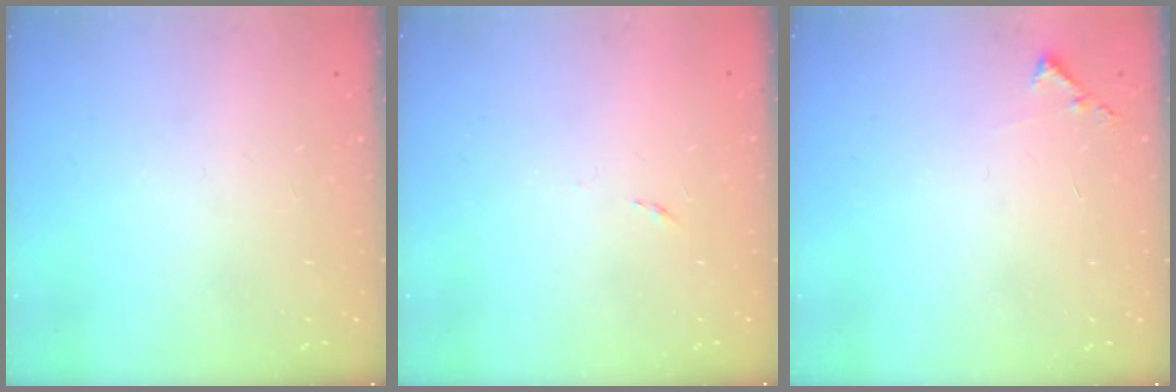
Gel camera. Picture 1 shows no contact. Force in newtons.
{"total": 2.6, "press": 2.6, "slide": 0.4}
{"total": 5.2, "press": 5.2, "slide": 0.6}